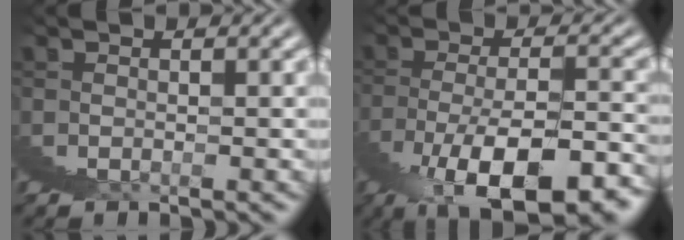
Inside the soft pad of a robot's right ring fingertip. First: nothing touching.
{"total": 8.1, "force": [-2.5, 3.3, 7.0], "torque": [-0.117, -0.016, -0.021]}